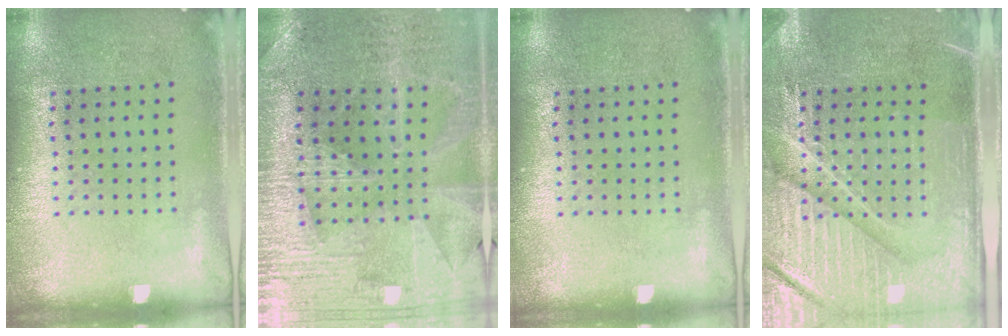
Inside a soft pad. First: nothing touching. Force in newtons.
{"total": 3.1, "press": 3.0, "slide": 0.4}
{"total": 0.0}
{"total": 4.6, "press": 4.3, "slide": 1.8}